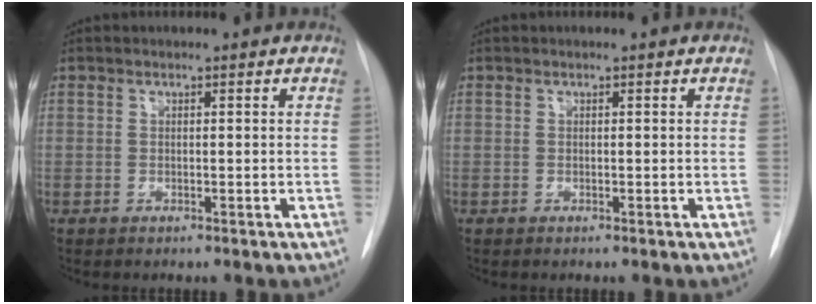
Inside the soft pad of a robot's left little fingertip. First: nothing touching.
{"total": 0.0}